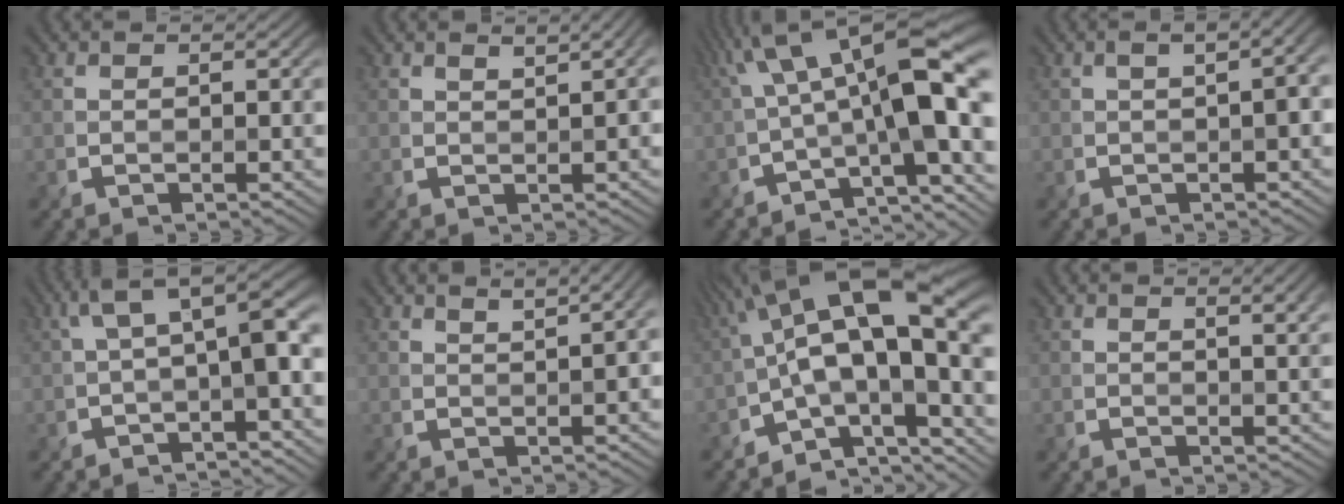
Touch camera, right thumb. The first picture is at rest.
{"total": 2.2, "force": [1.3, 0.4, 1.7], "torque": [-0.025, 0.005, 0.022]}
{"total": 14.1, "force": [-0.2, 4.3, 13.4], "torque": [-0.207, 0.025, -0.007]}
{"total": 3.7, "force": [0.5, 1.3, 3.4], "torque": [-0.042, 0.016, 0.008]}
{"total": 6.8, "force": [0.1, 2.1, 6.5], "torque": [-0.104, 0.017, -0.003]}
{"total": 3.4, "force": [1.8, 0.8, 2.8], "torque": [-0.042, 0.013, 0.031]}
{"total": 16.5, "force": [-1.9, 6.3, 15.2], "torque": [-0.213, 0.027, -0.043]}
{"total": 3.0, "force": [1.7, 0.8, 2.4], "torque": [-0.031, 0.000, 0.024]}